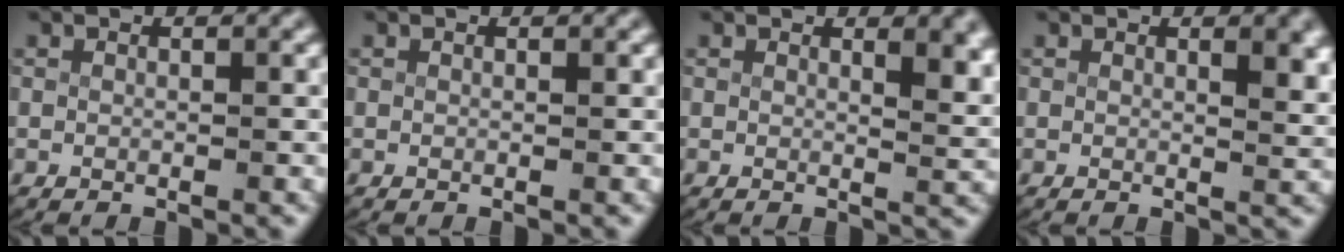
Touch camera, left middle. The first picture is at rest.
{"total": 0.0}
{"total": 2.5, "force": [1.6, 0.6, 1.9], "torque": [-0.018, -0.016, 0.026]}
{"total": 1.9, "force": [1.0, 0.3, 1.5], "torque": [-0.014, -0.010, 0.017]}